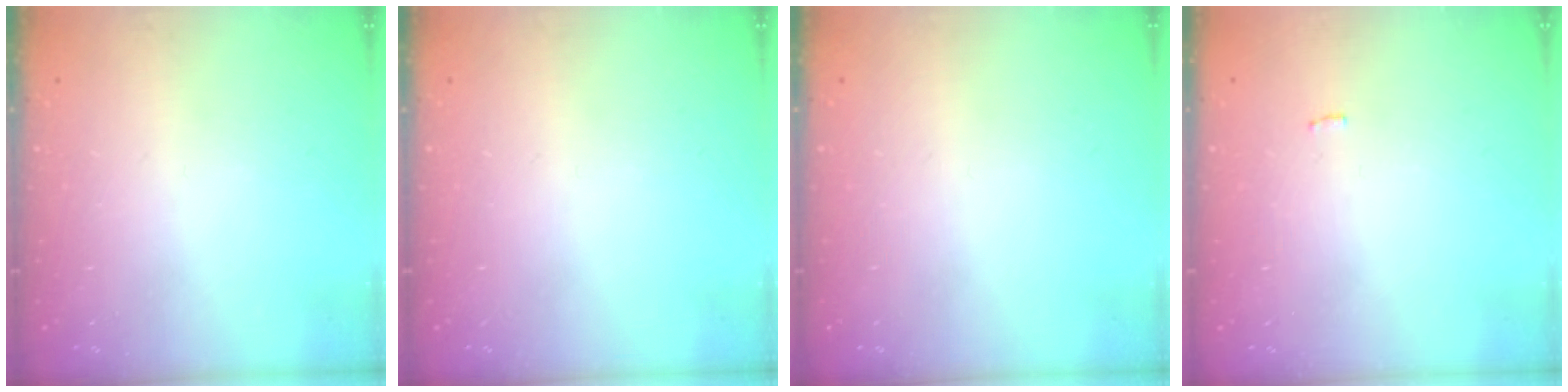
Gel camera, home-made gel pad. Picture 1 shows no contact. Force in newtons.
{"total": 0.0}
{"total": 0.0}
{"total": 2.3, "press": 2.3, "slide": 0.1}